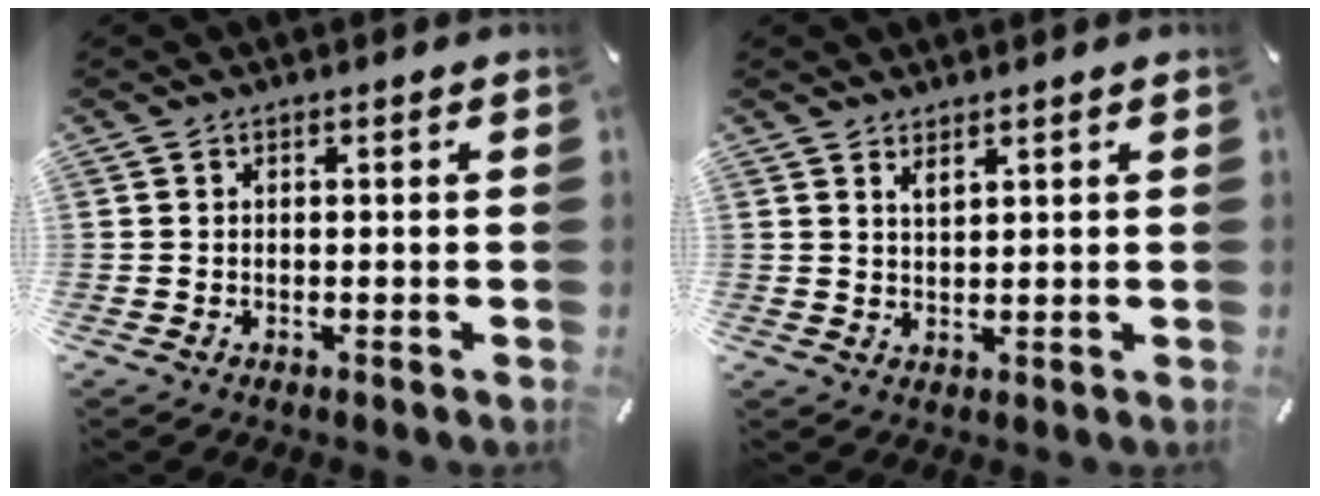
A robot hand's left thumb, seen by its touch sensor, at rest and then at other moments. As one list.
[{"total": 2.2, "force": [1.9, 0.7, 0.9], "torque": [-0.018, -0.005, 0.034]}]